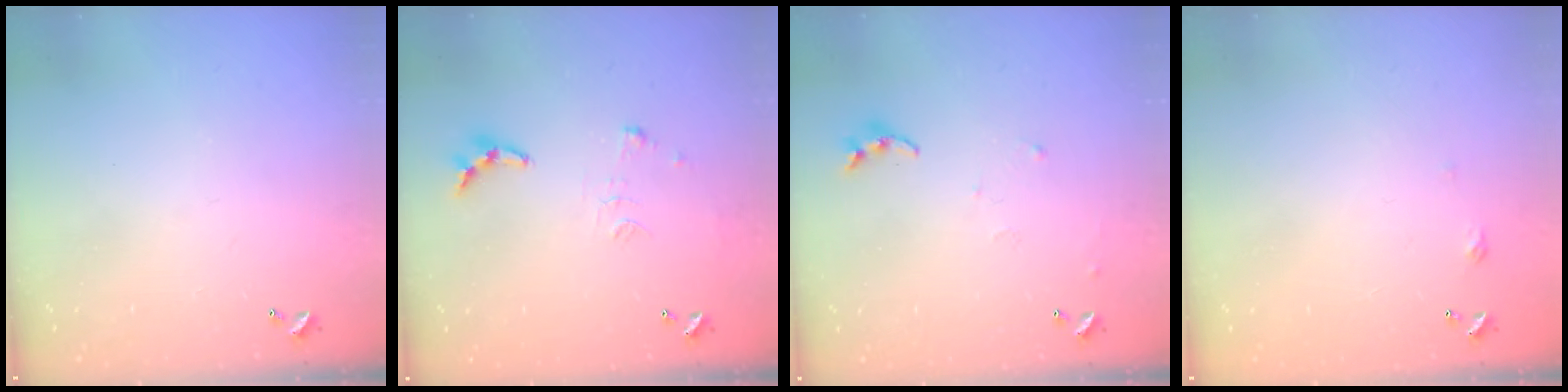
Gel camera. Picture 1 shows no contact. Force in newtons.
{"total": 6.3, "press": 6.3, "slide": 0.6}
{"total": 5.7, "press": 5.6, "slide": 0.6}
{"total": 2.7, "press": 2.6, "slide": 0.4}